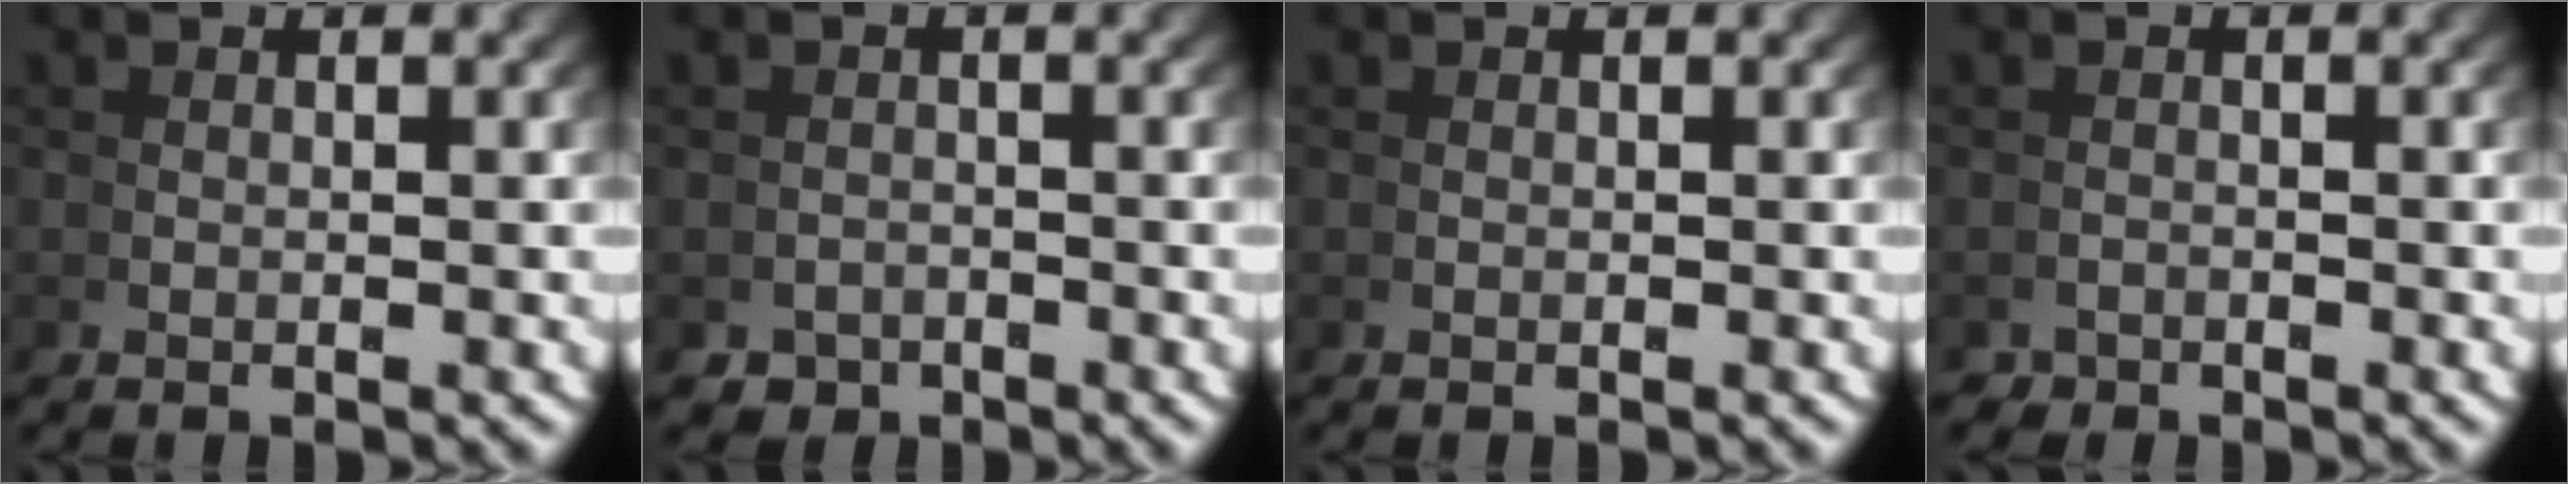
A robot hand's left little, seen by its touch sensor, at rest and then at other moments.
{"total": 2.5, "force": [-1.9, 1.5, -0.5], "torque": [0.015, -0.012, -0.031]}
{"total": 0.0}
{"total": 1.3, "force": [-1.0, -0.1, -0.8], "torque": [0.022, -0.006, -0.018]}